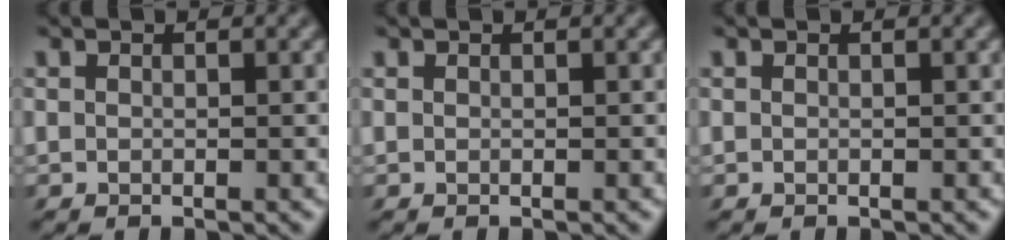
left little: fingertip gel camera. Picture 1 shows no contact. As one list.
[{"total": 0.0}, {"total": 0.0}]